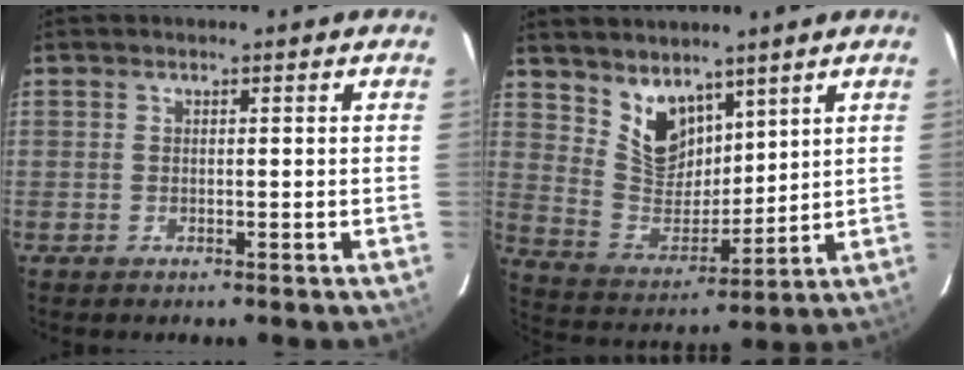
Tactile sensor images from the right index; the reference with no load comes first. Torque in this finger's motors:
{"motor_torque": [0.02, 0.35, 0.09, 0.05]}